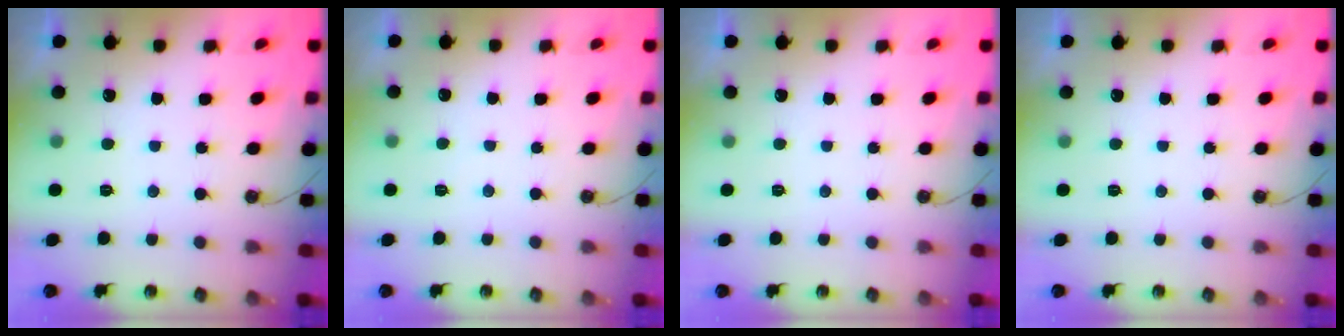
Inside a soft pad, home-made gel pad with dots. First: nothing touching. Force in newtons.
{"total": 1.2, "press": 1.2, "slide": 0.3}
{"total": 0.0}
{"total": 0.0}